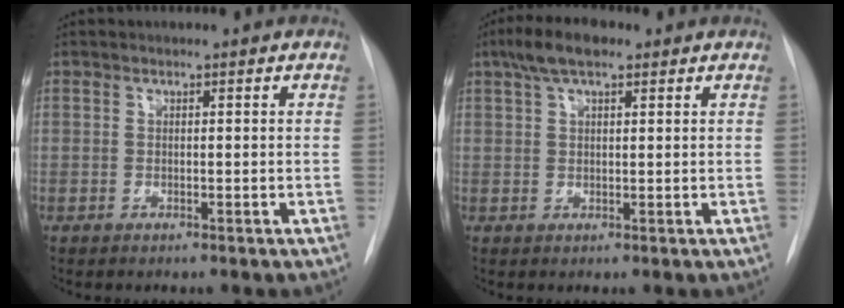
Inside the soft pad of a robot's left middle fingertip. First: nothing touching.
{"total": 5.7, "force": [3.5, 1.8, 4.0], "torque": [-0.086, 0.020, 0.062]}